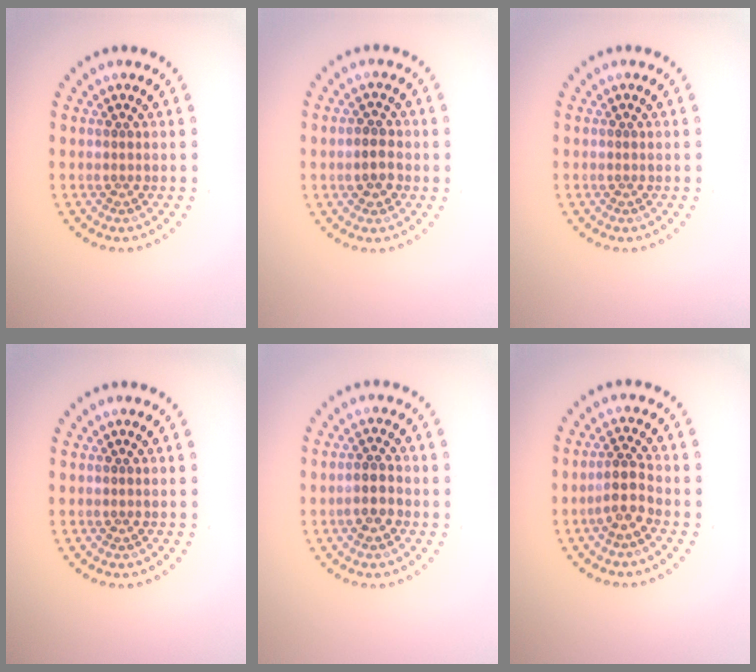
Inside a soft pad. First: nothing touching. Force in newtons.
{"total": 2.3, "press": 2.2, "slide": 0.4}
{"total": 0.0}
{"total": 0.0}
{"total": 2.3, "press": 2.1, "slide": 0.8}
{"total": 2.7, "press": 2.2, "slide": 1.5}